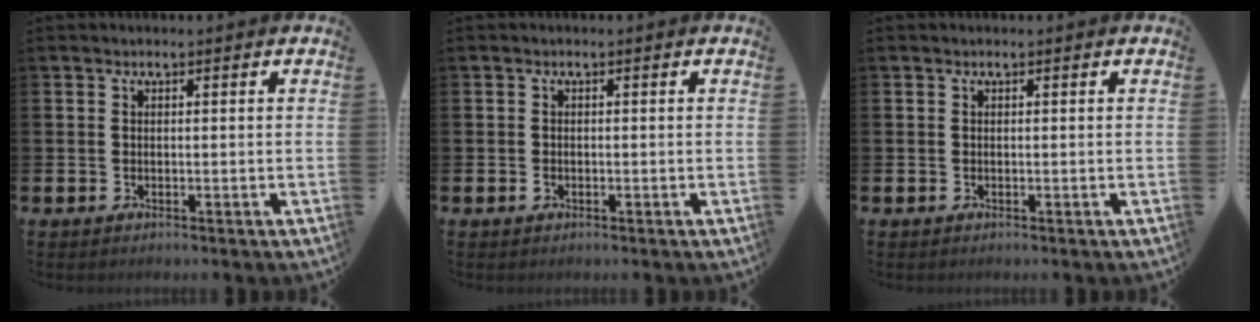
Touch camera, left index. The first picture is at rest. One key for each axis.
{"total": 0.6, "fx": -0.3, "fy": 0.5, "fz": 0.2, "tx": -0.010, "ty": 0.005, "tz": -0.007}
{"total": 0.0}